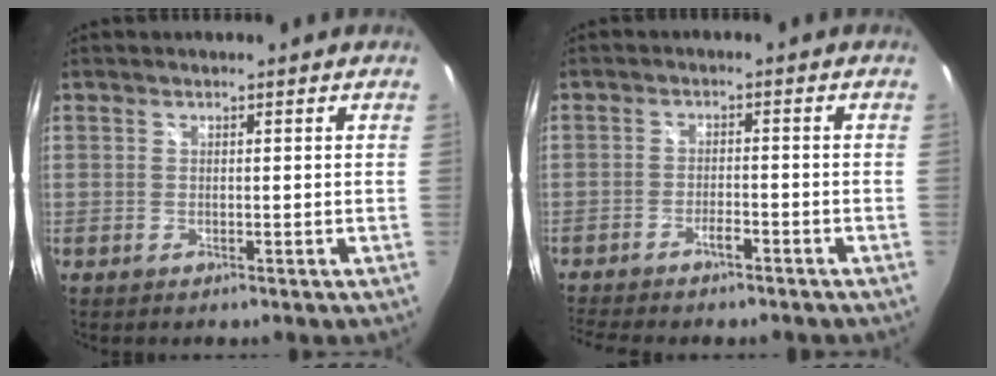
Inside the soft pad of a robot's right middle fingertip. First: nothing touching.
{"total": 5.6, "force": [-4.8, 0.9, 2.6], "torque": [-0.064, -0.008, -0.083]}